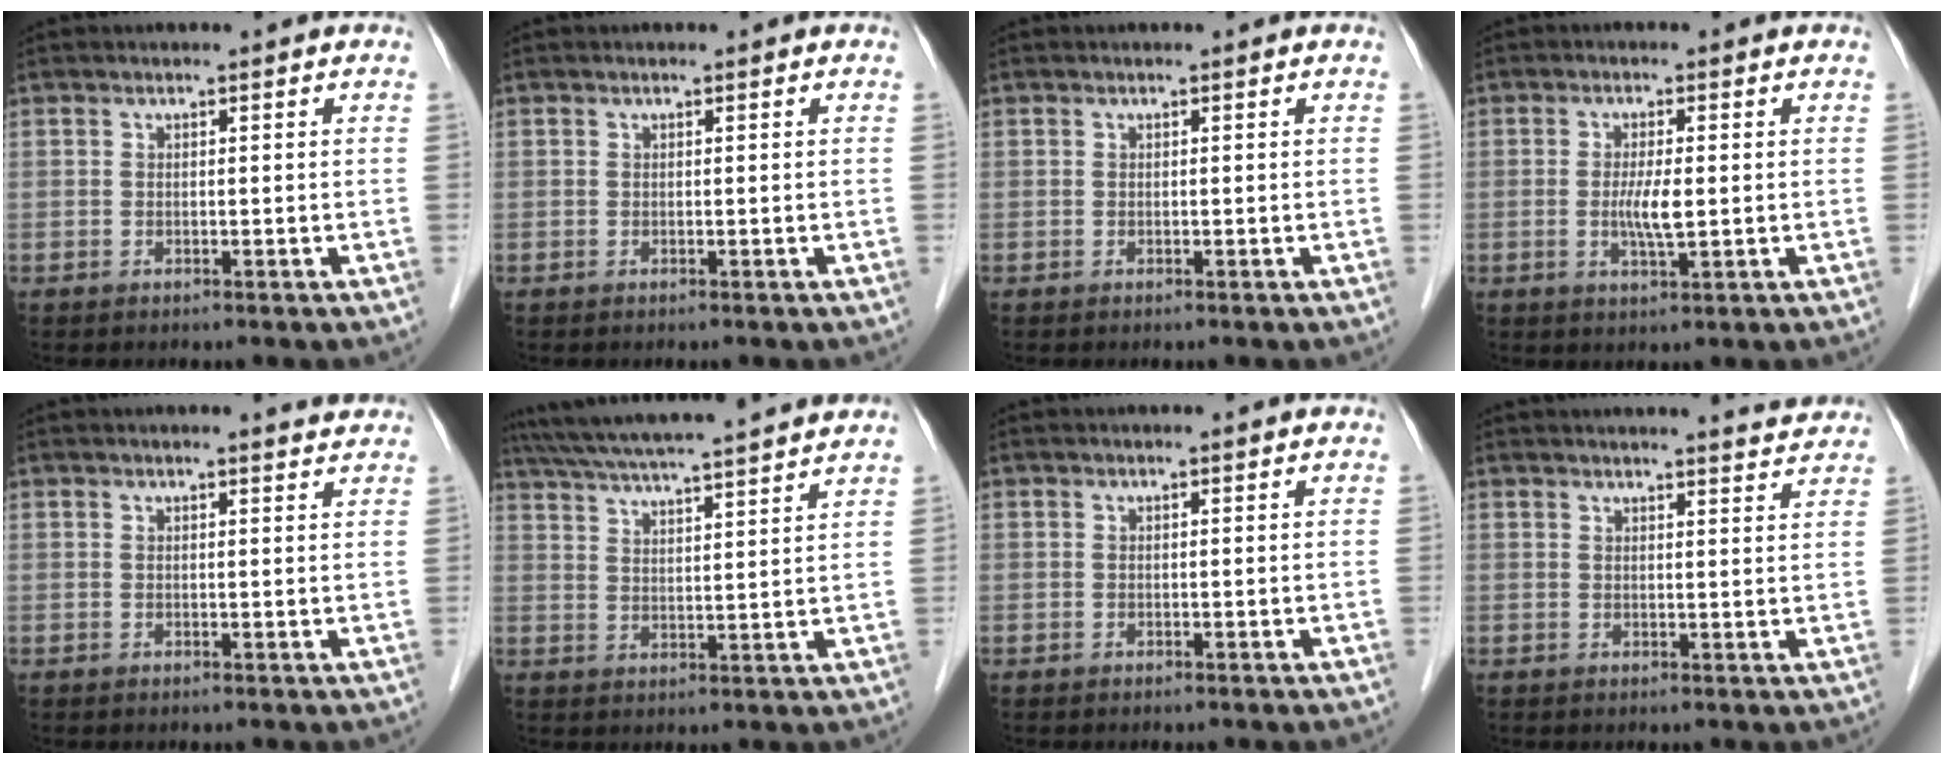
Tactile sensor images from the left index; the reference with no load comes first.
{"total": 0.0}
{"total": 0.0}
{"total": 3.8, "force": [-0.2, 0.5, 3.8], "torque": [-0.078, -0.006, -0.003]}
{"total": 3.1, "force": [3.0, 0.1, 0.8], "torque": [-0.013, 0.002, 0.027]}
{"total": 19.2, "force": [17.2, 0.0, 8.5], "torque": [-0.155, 0.026, 0.247]}
{"total": 0.8, "force": [0.7, -0.1, 0.3], "torque": [-0.009, 0.004, 0.013]}
{"total": 6.9, "force": [6.8, 0.2, 1.5], "torque": [-0.022, 0.003, 0.070]}